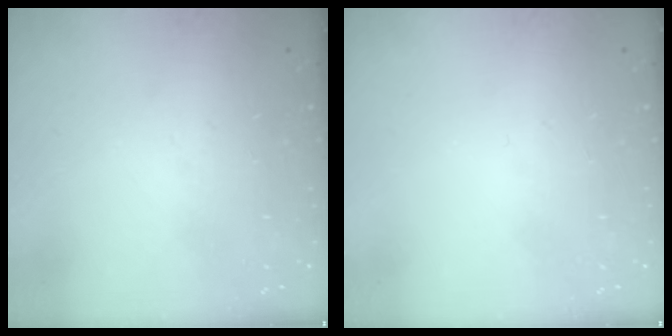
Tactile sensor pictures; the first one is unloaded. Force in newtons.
{"total": 0.0}